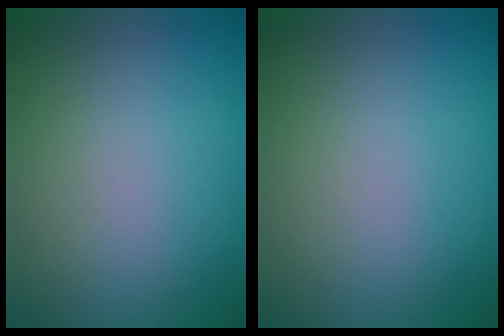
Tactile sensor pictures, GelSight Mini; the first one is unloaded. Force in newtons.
{"total": 0.0}